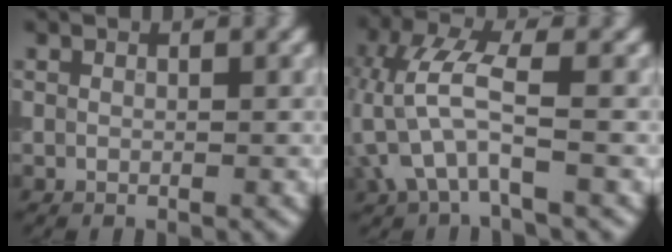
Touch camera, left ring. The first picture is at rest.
{"total": 5.5, "force": [-1.2, 2.4, 4.8], "torque": [-0.117, 0.011, -0.026]}